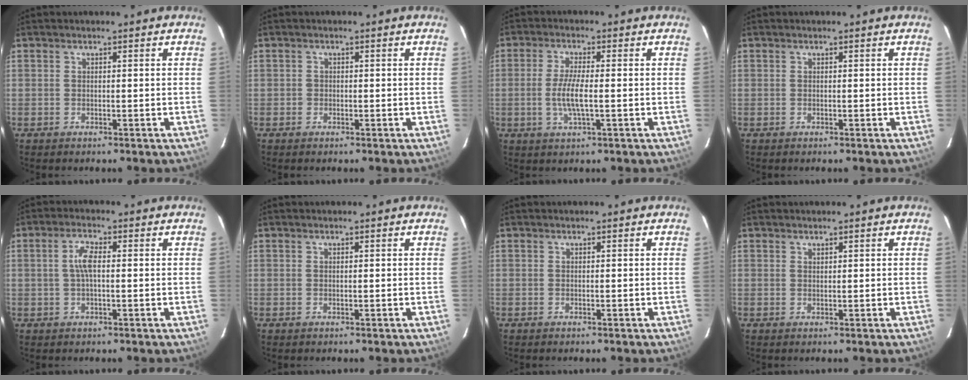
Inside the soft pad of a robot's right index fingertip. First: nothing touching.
{"total": 0.9, "force": [-0.3, 0.8, 0.0], "torque": [0.002, 0.000, -0.004]}
{"total": 5.7, "force": [-0.9, 1.0, 5.6], "torque": [-0.109, -0.006, -0.017]}
{"total": 0.0}
{"total": 3.8, "force": [0.2, 1.4, 3.5], "torque": [-0.072, 0.007, 0.004]}
{"total": 0.0}
{"total": 0.0}
{"total": 0.5, "force": [0.5, 0.2, 0.1], "torque": [-0.001, 0.001, 0.010]}